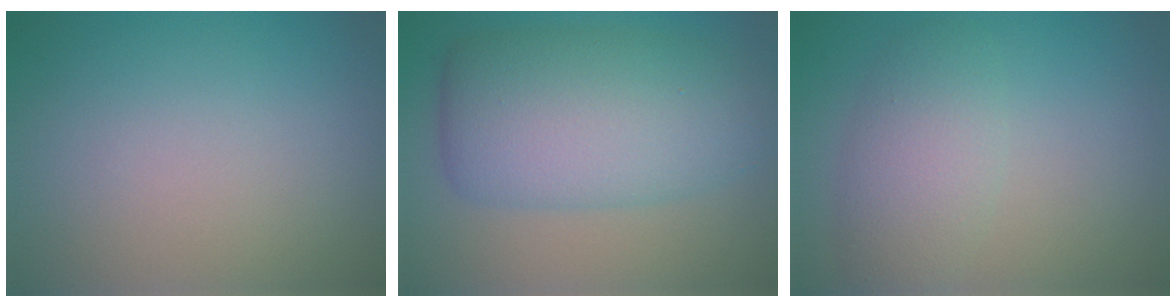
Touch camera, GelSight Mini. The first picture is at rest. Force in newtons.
{"total": 9.2, "press": 9.2, "slide": 0.3}
{"total": 4.0, "press": 4.0, "slide": 0.2}